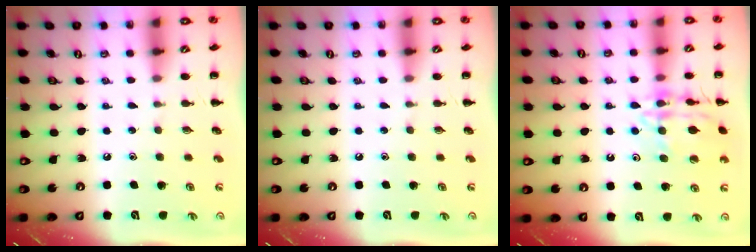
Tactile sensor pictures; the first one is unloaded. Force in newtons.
{"total": 0.0}
{"total": 14.2, "press": 14.1, "slide": 1.4}